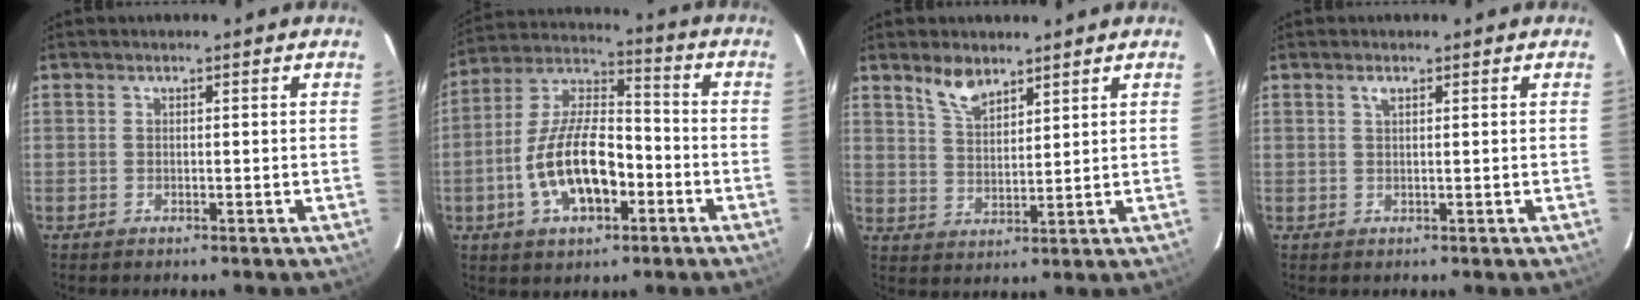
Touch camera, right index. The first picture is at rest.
{"total": 15.0, "force": [-4.9, 7.0, 12.3], "torque": [-0.246, 0.013, -0.082]}
{"total": 5.7, "force": [4.4, 2.2, 3.0], "torque": [-0.052, 0.003, 0.087]}
{"total": 1.1, "force": [0.6, 0.2, 0.9], "torque": [-0.020, 0.004, 0.010]}